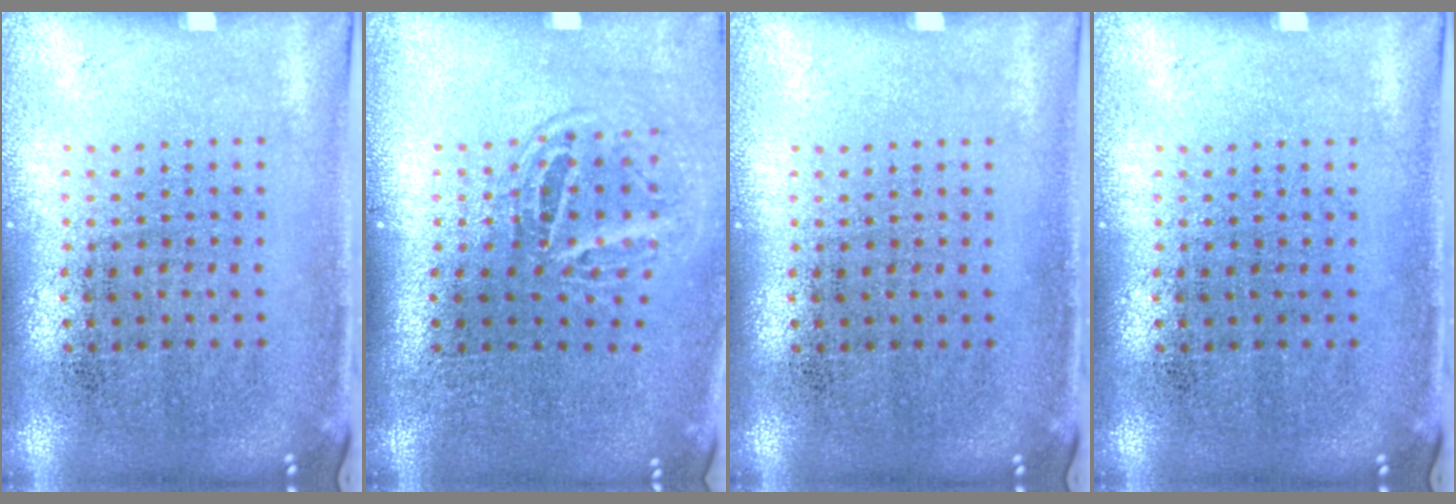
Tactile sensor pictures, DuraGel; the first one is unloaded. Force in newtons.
{"total": 1.6, "press": 1.0, "slide": 1.2}
{"total": 0.0}
{"total": 0.0}